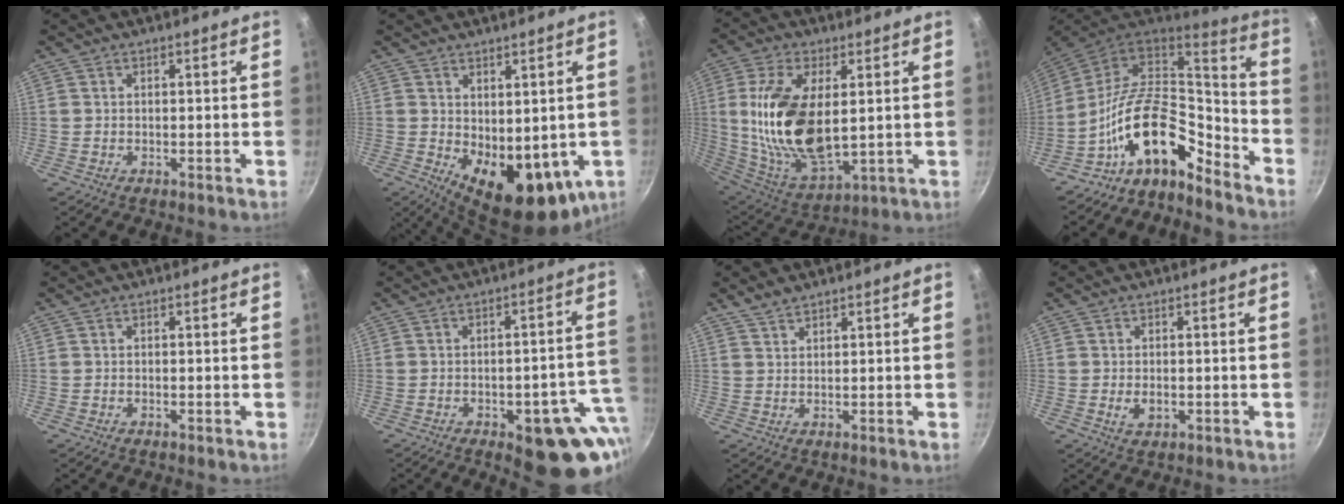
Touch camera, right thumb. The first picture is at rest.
{"total": 13.9, "force": [-0.9, 8.0, 11.4], "torque": [-0.139, -0.027, 0.010]}
{"total": 20.1, "force": [2.7, 10.4, 17.0], "torque": [-0.323, -0.019, 0.063]}
{"total": 17.9, "force": [-9.5, 9.2, 12.1], "torque": [-0.178, 0.084, -0.186]}
{"total": 0.0}
{"total": 16.8, "force": [-5.5, 7.3, 14.1], "torque": [-0.109, 0.020, -0.064]}
{"total": 2.5, "force": [2.2, 0.8, 1.0], "torque": [-0.016, -0.007, 0.043]}
{"total": 2.9, "force": [-0.6, 1.9, 2.2], "torque": [-0.037, 0.000, -0.008]}